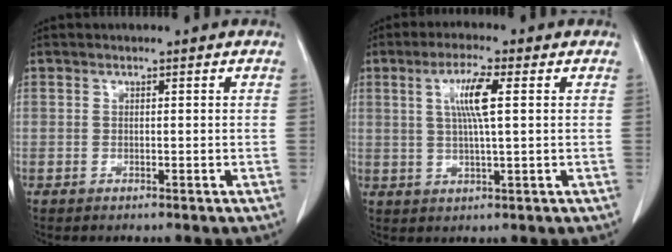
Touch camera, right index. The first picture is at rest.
{"total": 6.1, "force": [1.6, 0.3, 5.9], "torque": [-0.113, 0.003, 0.030]}